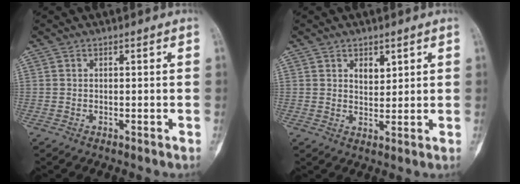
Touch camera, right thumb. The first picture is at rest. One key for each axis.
{"total": 3.3, "fx": 1.7, "fy": 2.1, "fz": 2.0, "tx": -0.016, "ty": -0.013, "tz": 0.032}